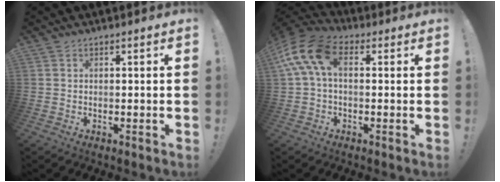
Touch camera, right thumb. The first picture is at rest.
{"total": 12.6, "force": [3.1, 6.7, 10.2], "torque": [-0.212, 0.000, 0.062]}